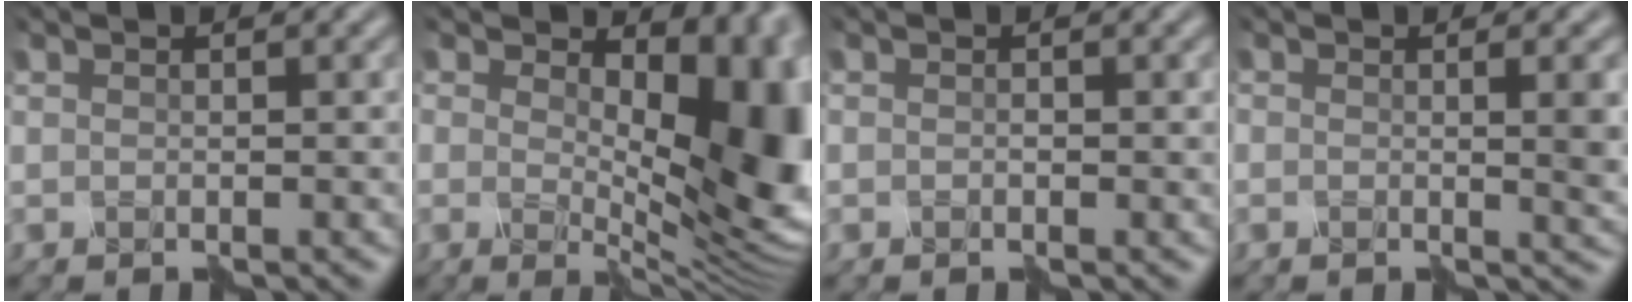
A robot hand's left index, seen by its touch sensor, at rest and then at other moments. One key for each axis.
{"total": 11.6, "fx": 1.3, "fy": 6.3, "fz": 9.6, "tx": -0.104, "ty": -0.006, "tz": 0.030}
{"total": 0.5, "fx": -0.4, "fy": 0.3, "fz": 0.1, "tx": 0.000, "ty": 0.001, "tz": -0.003}
{"total": 2.8, "fx": -0.2, "fy": 0.8, "fz": 2.7, "tx": -0.029, "ty": 0.001, "tz": -0.002}